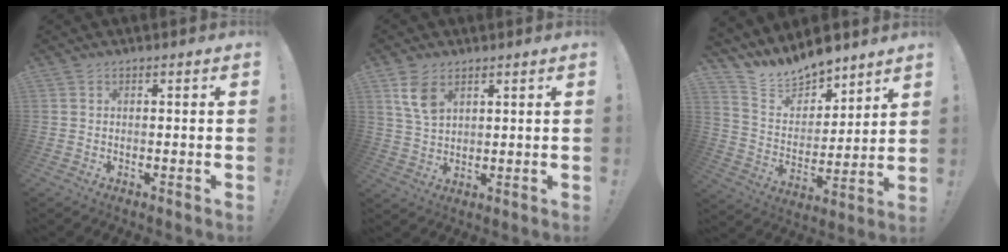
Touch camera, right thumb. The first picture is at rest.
{"total": 7.2, "force": [3.9, 4.2, 4.4], "torque": [-0.071, -0.015, 0.074]}
{"total": 11.8, "force": [11.1, 3.7, 1.8], "torque": [-0.060, -0.098, 0.206]}